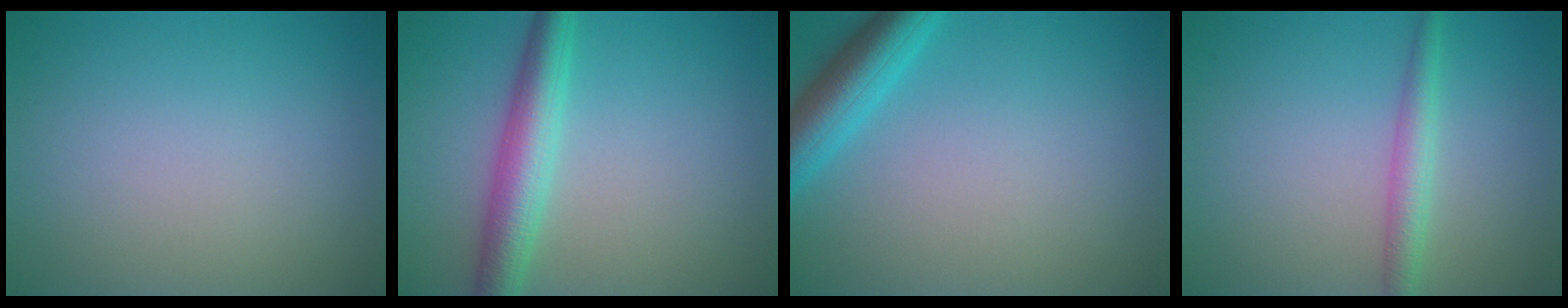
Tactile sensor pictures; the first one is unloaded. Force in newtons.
{"total": 4.4, "press": 4.4, "slide": 0.0}
{"total": 4.4, "press": 4.4, "slide": 0.2}
{"total": 2.3, "press": 2.3, "slide": 0.0}